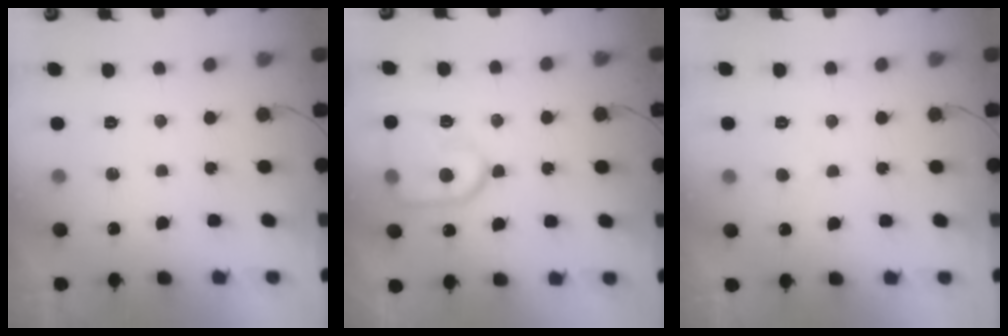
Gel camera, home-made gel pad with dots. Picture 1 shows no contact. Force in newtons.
{"total": 13.2, "press": 13.2, "slide": 1.1}
{"total": 1.8, "press": 1.7, "slide": 0.1}